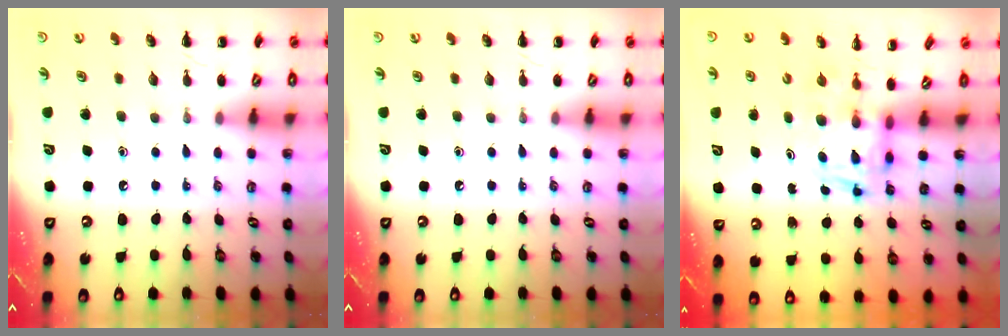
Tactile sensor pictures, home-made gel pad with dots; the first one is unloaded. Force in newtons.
{"total": 0.0}
{"total": 2.9, "press": 2.9, "slide": 0.5}